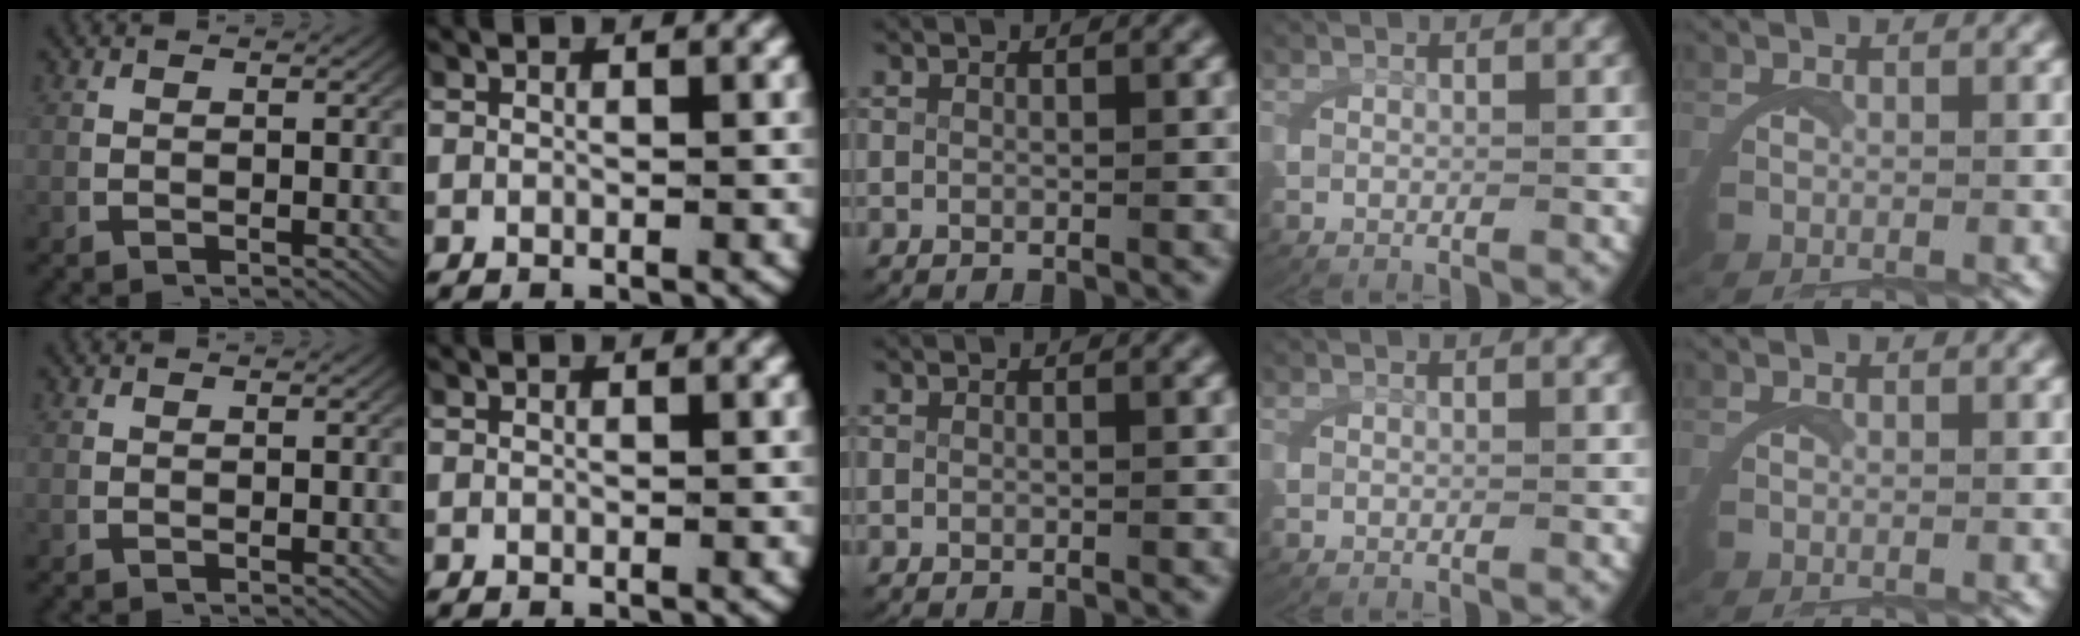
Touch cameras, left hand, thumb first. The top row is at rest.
{}